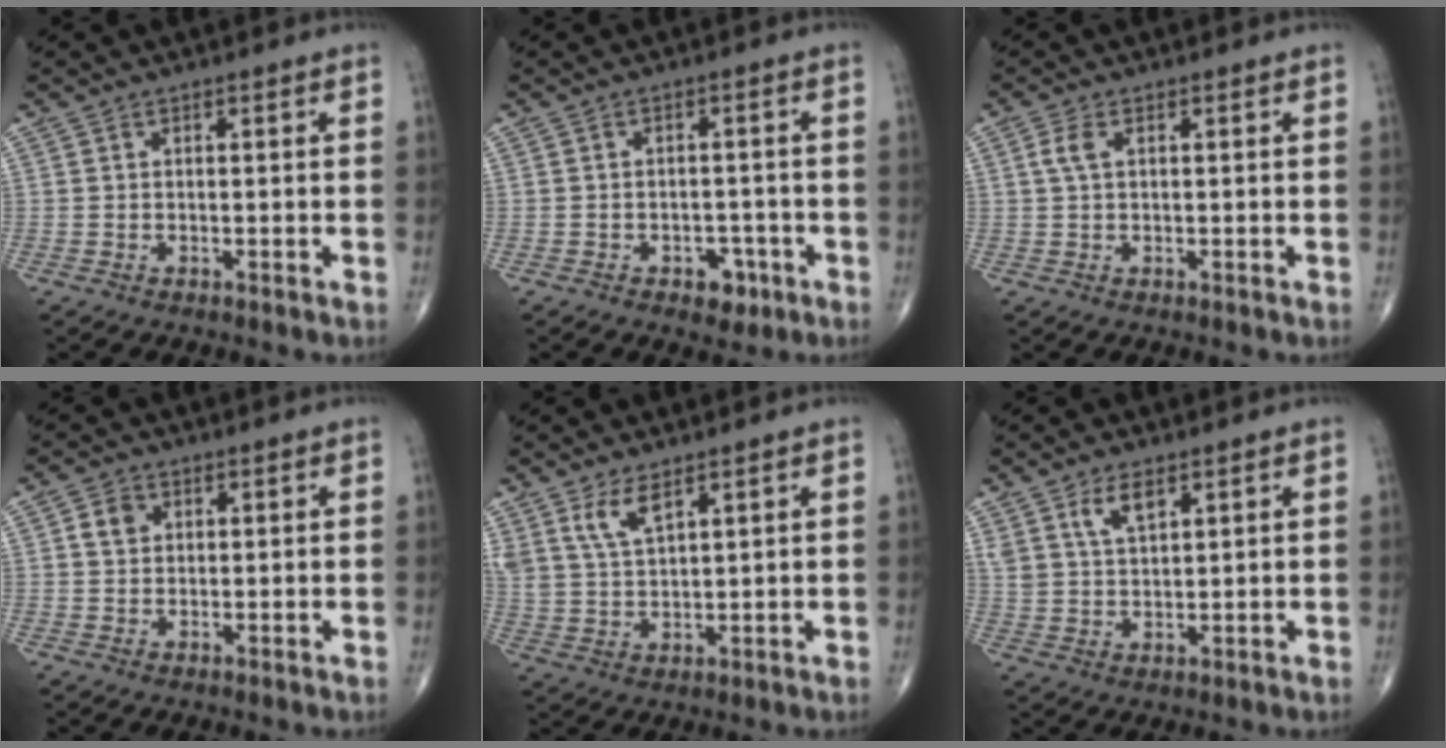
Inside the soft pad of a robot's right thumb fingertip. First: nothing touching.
{"total": 4.3, "force": [-2.2, 2.8, 2.3], "torque": [-0.008, 0.015, -0.026]}
{"total": 2.4, "force": [0.7, 1.1, 2.0], "torque": [-0.052, 0.011, 0.014]}
{"total": 2.9, "force": [0.8, 2.4, 1.5], "torque": [-0.017, 0.001, 0.013]}
{"total": 5.8, "force": [3.7, 2.2, 3.9], "torque": [-0.075, -0.021, 0.079]}
{"total": 5.3, "force": [3.1, 2.3, 3.5], "torque": [-0.061, -0.017, 0.063]}